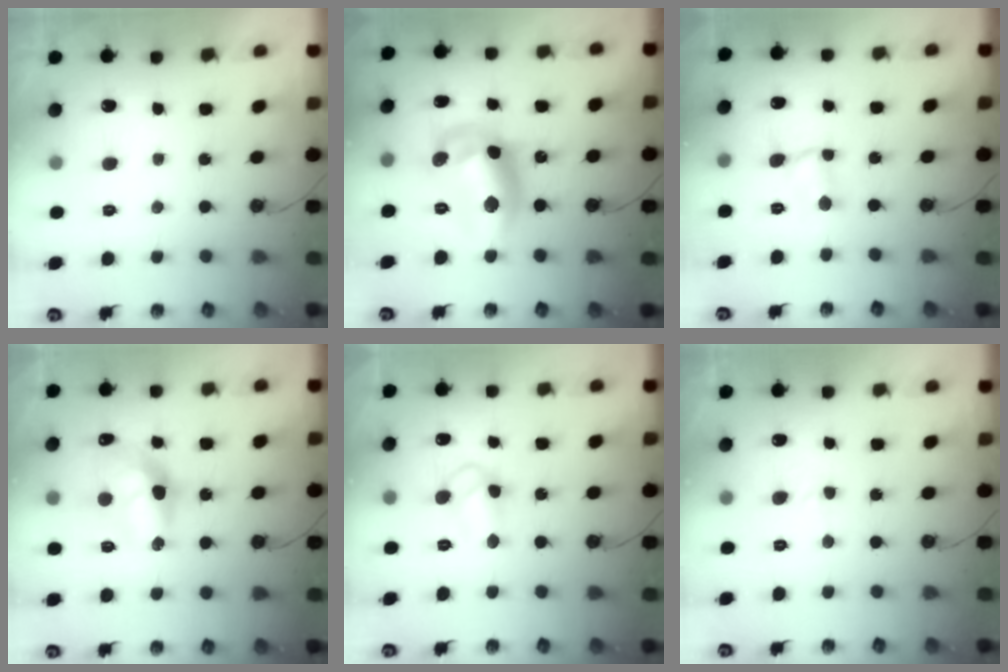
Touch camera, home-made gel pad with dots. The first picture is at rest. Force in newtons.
{"total": 15.7, "press": 15.7, "slide": 1.1}
{"total": 1.1, "press": 0.9, "slide": 0.7}
{"total": 12.8, "press": 12.8, "slide": 0.9}
{"total": 8.8, "press": 8.8, "slide": 0.6}
{"total": 3.6, "press": 1.5, "slide": 3.3}